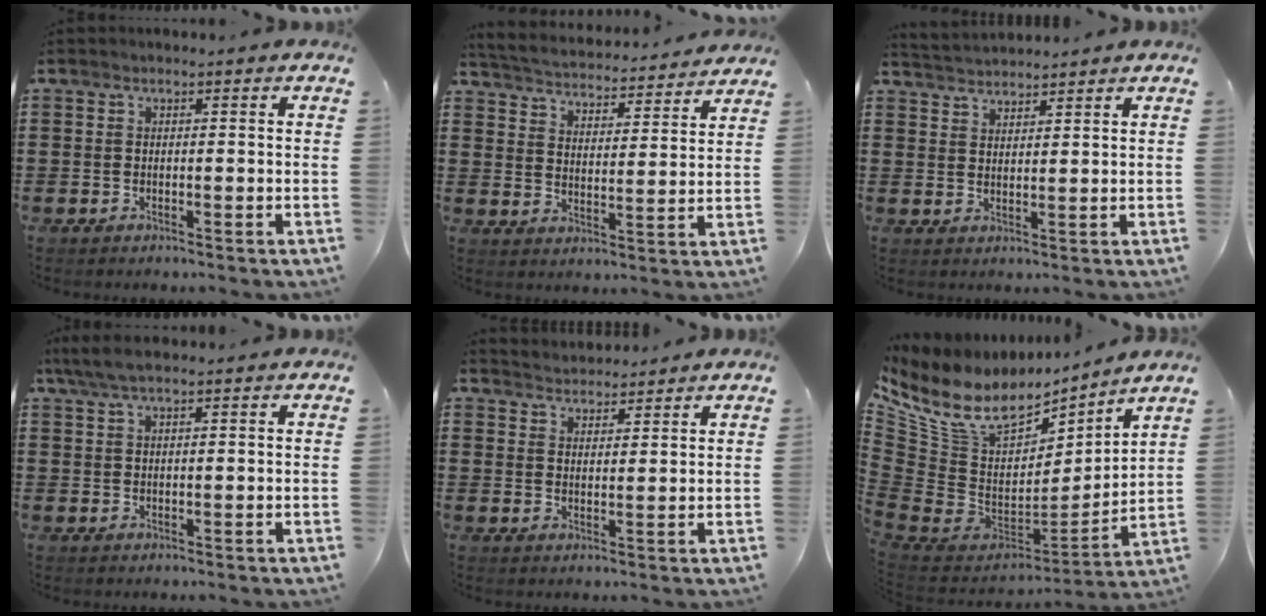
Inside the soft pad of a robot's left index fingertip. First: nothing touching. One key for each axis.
{"total": 3.8, "fx": 3.8, "fy": -0.2, "fz": 0.0, "tx": -0.024, "ty": -0.036, "tz": 0.059}
{"total": 2.5, "fx": 2.4, "fy": 0.1, "fz": -0.3, "tx": -0.002, "ty": -0.005, "tz": 0.047}
{"total": 3.7, "fx": 2.4, "fy": 0.7, "fz": 2.7, "tx": -0.057, "ty": 0.004, "tz": 0.046}
{"total": 3.0, "fx": 2.9, "fy": 0.2, "fz": -0.5, "tx": 0.000, "ty": -0.010, "tz": 0.055}
{"total": 11.6, "fx": 7.2, "fy": 6.7, "fz": 6.2, "tx": -0.166, "ty": -0.049, "tz": 0.132}